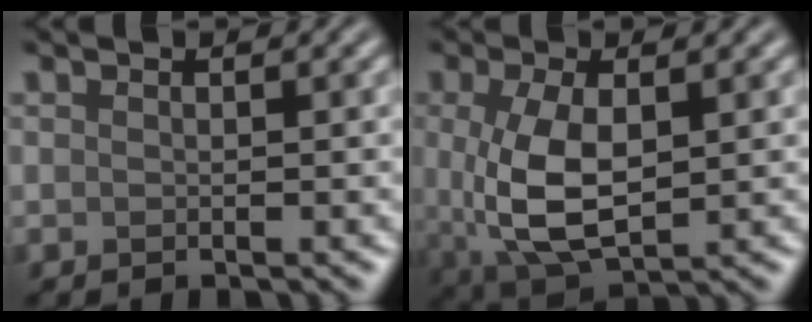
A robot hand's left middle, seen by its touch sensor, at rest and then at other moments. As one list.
[{"total": 6.9, "force": [0.1, 3.5, 6.0], "torque": [-0.143, -0.010, 0.009]}]